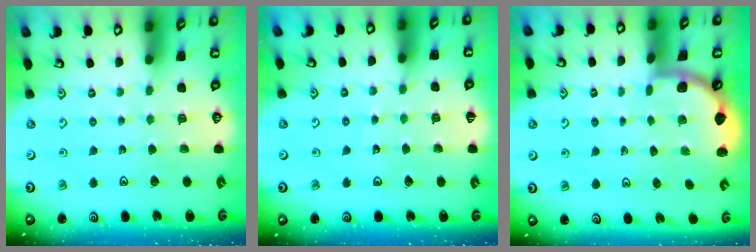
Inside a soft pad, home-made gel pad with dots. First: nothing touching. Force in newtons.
{"total": 2.7, "press": 2.7, "slide": 0.3}
{"total": 1.9, "press": 1.9, "slide": 0.0}